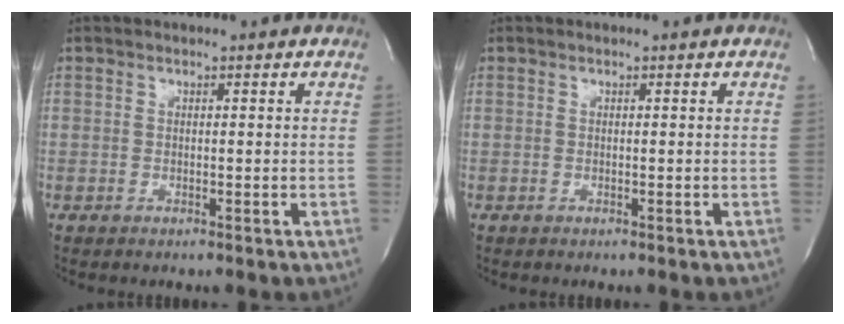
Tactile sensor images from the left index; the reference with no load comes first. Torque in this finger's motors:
{"motor_torque": [-0.14, 0.27, 0.03, 0.02]}